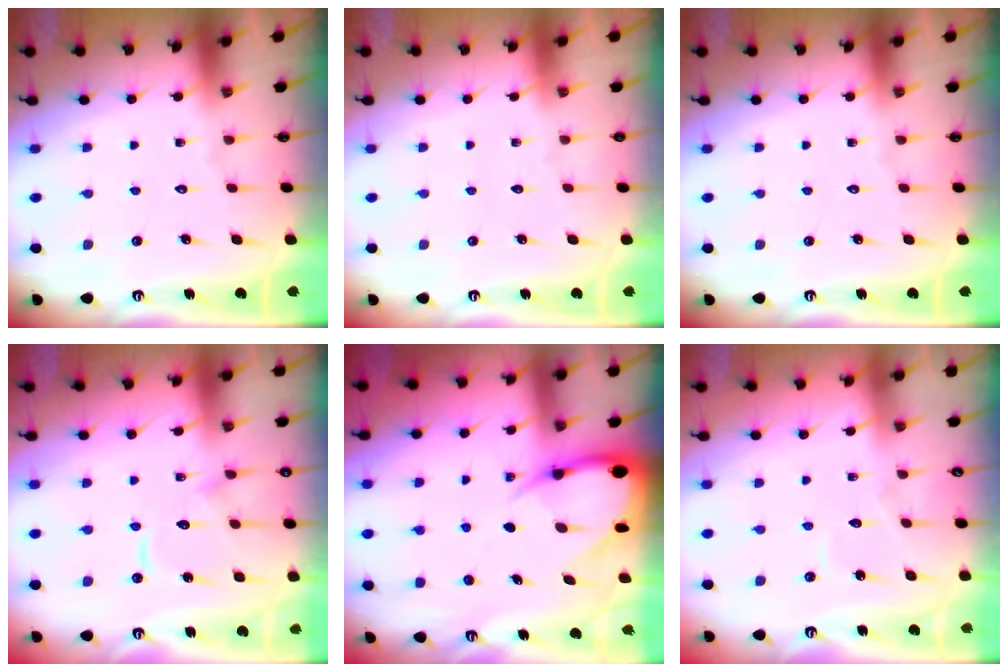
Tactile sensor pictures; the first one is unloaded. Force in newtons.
{"total": 0.0}
{"total": 0.0}
{"total": 11.2, "press": 11.1, "slide": 1.1}
{"total": 7.5, "press": 7.4, "slide": 0.7}
{"total": 2.9, "press": 2.9, "slide": 0.3}